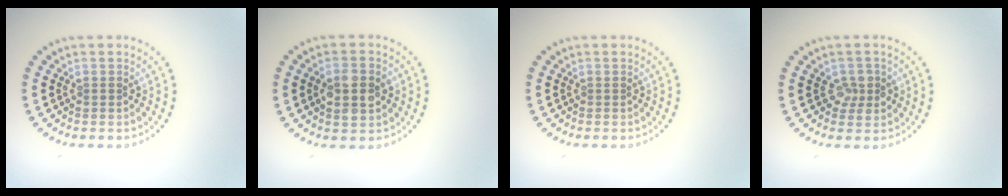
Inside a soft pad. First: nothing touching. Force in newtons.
{"total": 3.8, "press": 3.8, "slide": 0.1}
{"total": 0.0}
{"total": 1.9, "press": 1.9, "slide": 0.5}